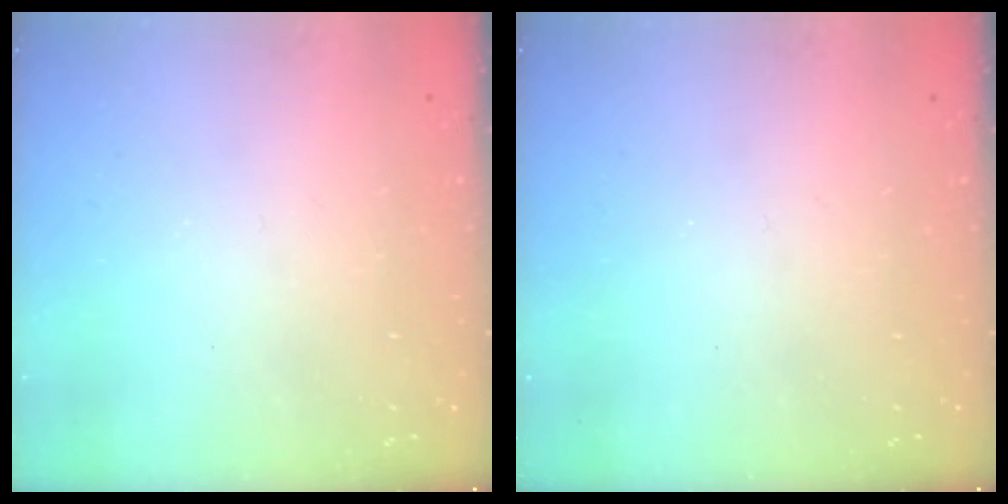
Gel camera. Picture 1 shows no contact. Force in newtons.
{"total": 0.0}